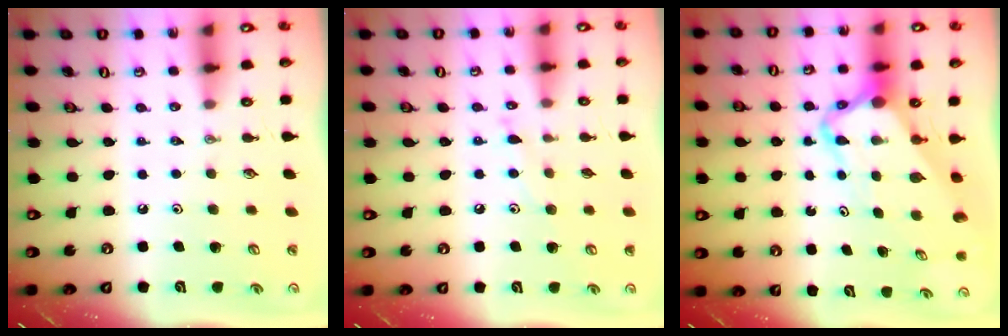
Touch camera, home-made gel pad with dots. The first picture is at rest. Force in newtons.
{"total": 7.0, "press": 7.0, "slide": 0.2}
{"total": 7.5, "press": 7.4, "slide": 0.6}